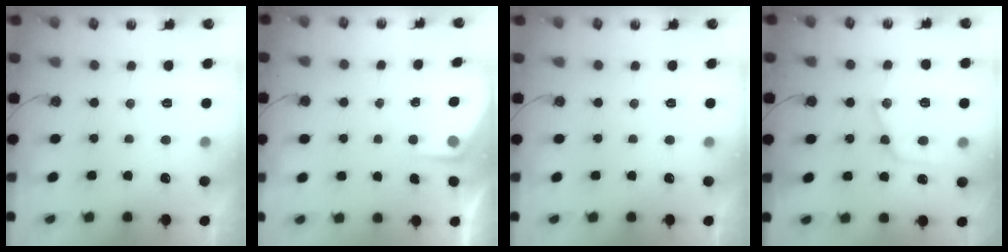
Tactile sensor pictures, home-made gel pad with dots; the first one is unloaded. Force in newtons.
{"total": 1.5, "press": 1.4, "slide": 0.2}
{"total": 0.0}
{"total": 15.5, "press": 15.4, "slide": 1.6}